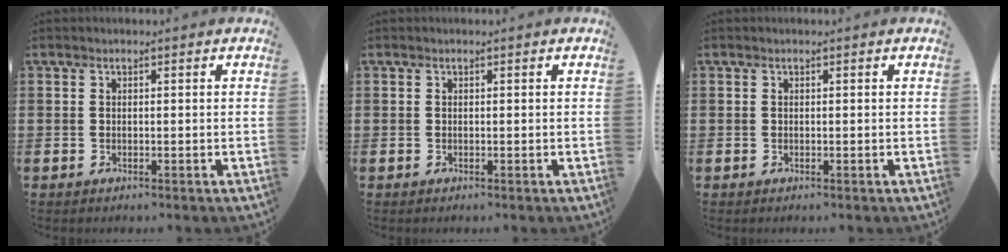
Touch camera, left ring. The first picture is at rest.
{"total": 0.0}
{"total": 0.0}